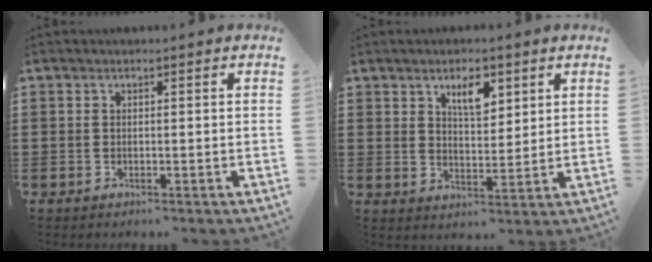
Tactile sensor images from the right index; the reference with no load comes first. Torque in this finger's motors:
{"motor_torque": [0.09, -0.01, 0.29, 0.06]}